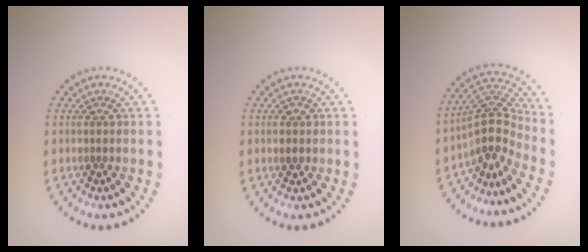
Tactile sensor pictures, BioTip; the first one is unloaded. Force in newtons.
{"total": 1.6, "press": 1.6, "slide": 0.1}
{"total": 4.0, "press": 3.1, "slide": 2.5}